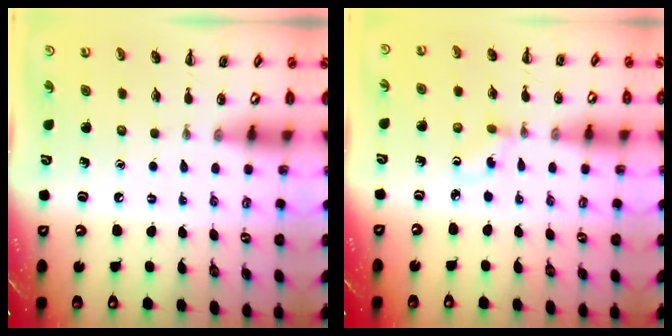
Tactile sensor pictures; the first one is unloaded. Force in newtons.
{"total": 1.2, "press": 1.0, "slide": 0.7}